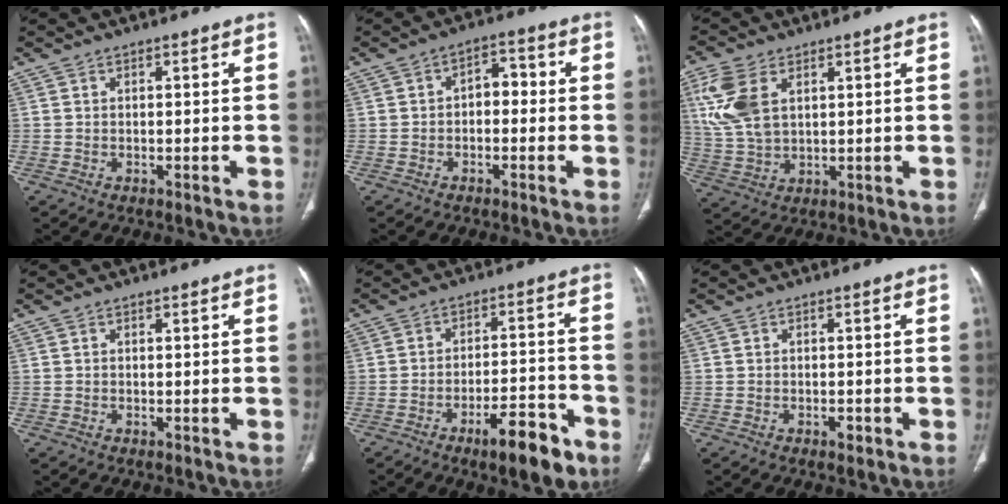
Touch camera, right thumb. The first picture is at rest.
{"total": 4.5, "force": [-0.5, 3.0, 3.3], "torque": [-0.032, 0.022, -0.019]}
{"total": 10.6, "force": [3.7, 6.1, 7.7], "torque": [-0.178, -0.003, 0.081]}
{"total": 0.0}
{"total": 10.5, "force": [-6.5, 3.3, 7.5], "torque": [-0.103, 0.044, -0.097]}
{"total": 1.5, "force": [-0.8, 0.8, 1.0], "torque": [-0.015, 0.001, -0.012]}